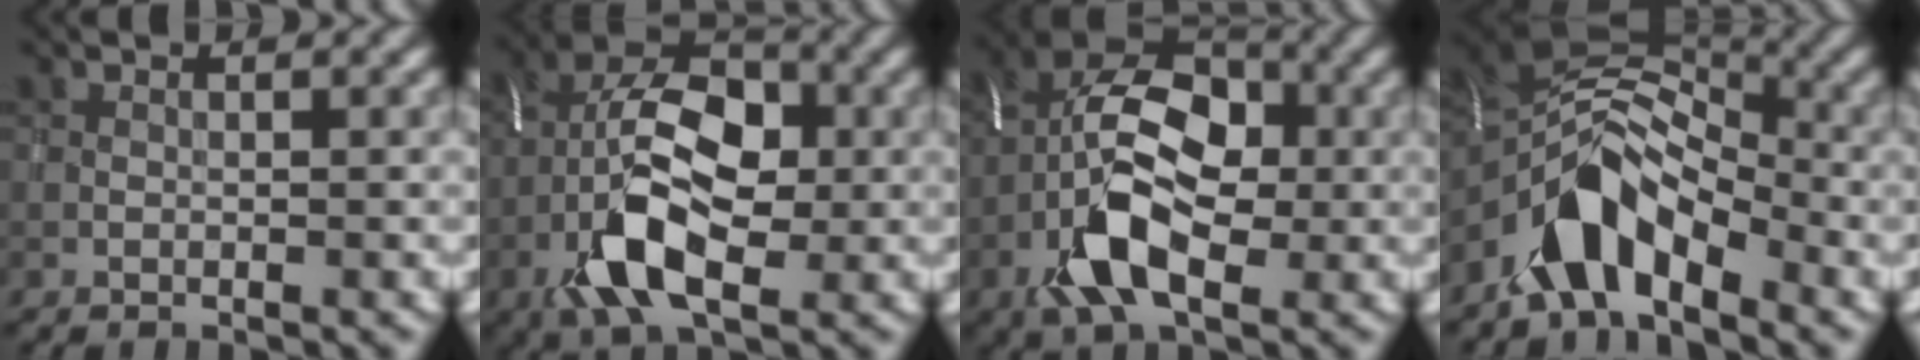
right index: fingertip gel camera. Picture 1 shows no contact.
{"total": 10.3, "force": [-2.4, 5.4, 8.5], "torque": [-0.162, 0.011, -0.053]}
{"total": 10.6, "force": [-2.5, 5.9, 8.5], "torque": [-0.165, 0.009, -0.056]}
{"total": 7.2, "force": [-4.1, 3.6, 4.6], "torque": [-0.071, 0.009, -0.086]}